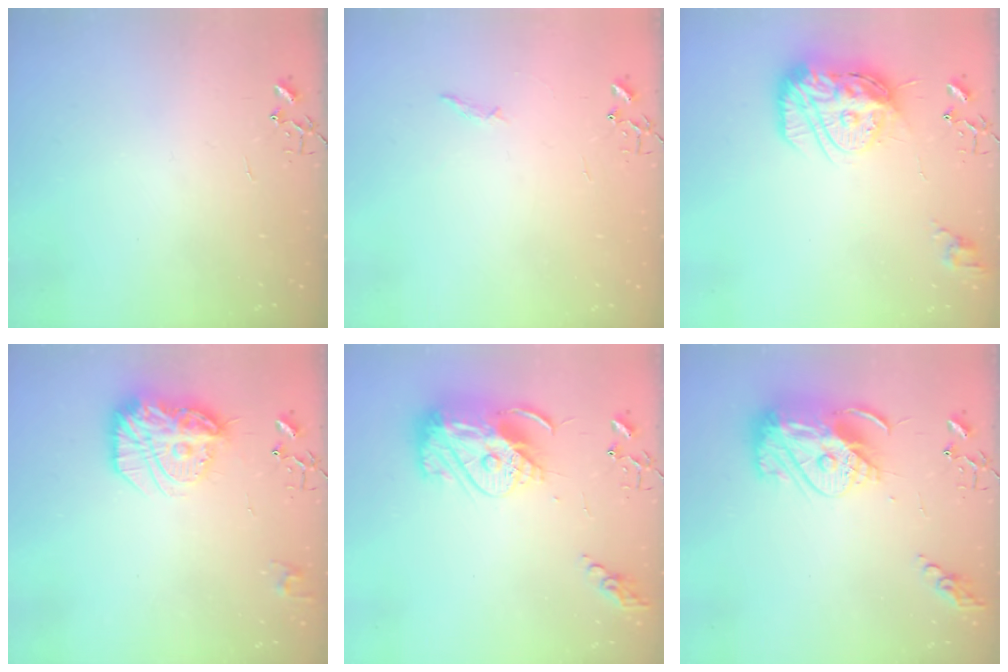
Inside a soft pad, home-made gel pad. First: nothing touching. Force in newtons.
{"total": 4.4, "press": 4.4, "slide": 0.6}
{"total": 19.4, "press": 19.4, "slide": 1.7}
{"total": 18.8, "press": 18.7, "slide": 1.6}
{"total": 16.0, "press": 15.9, "slide": 1.4}
{"total": 16.0, "press": 15.9, "slide": 1.4}